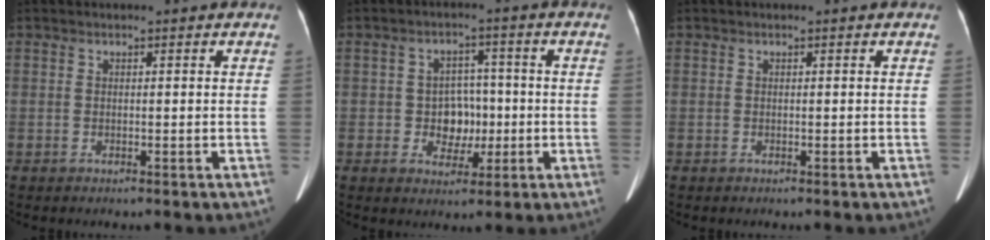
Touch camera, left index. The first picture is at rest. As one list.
[{"total": 5.3, "force": [-0.8, 4.2, 3.2], "torque": [-0.053, 0.014, -0.008]}, {"total": 0.0}]